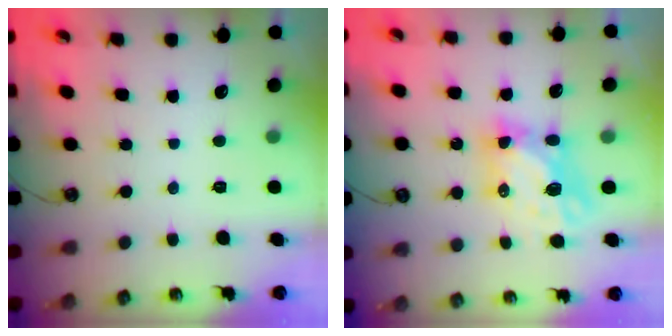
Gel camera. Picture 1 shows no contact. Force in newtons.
{"total": 7.3, "press": 7.3, "slide": 0.6}